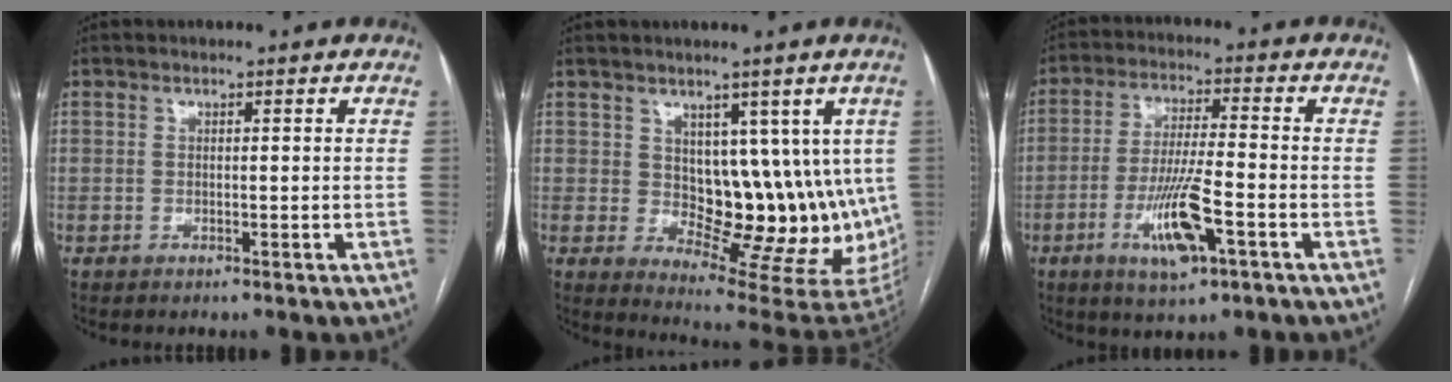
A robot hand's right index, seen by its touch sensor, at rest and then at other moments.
{"total": 13.6, "force": [2.2, 7.8, 10.9], "torque": [-0.119, 0.002, 0.051]}
{"total": 10.2, "force": [-4.2, 1.5, 9.2], "torque": [-0.178, -0.009, -0.072]}